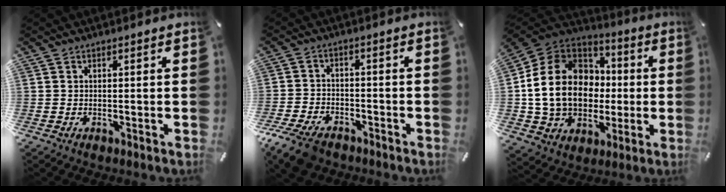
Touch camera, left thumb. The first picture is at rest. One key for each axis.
{"total": 7.6, "fx": -5.4, "fy": 4.2, "fz": 3.3, "tx": -0.076, "ty": 0.021, "tz": -0.102}
{"total": 19.4, "fx": -0.9, "fy": 15.7, "fz": 11.5, "tx": -0.246, "ty": 0.010, "tz": -0.010}